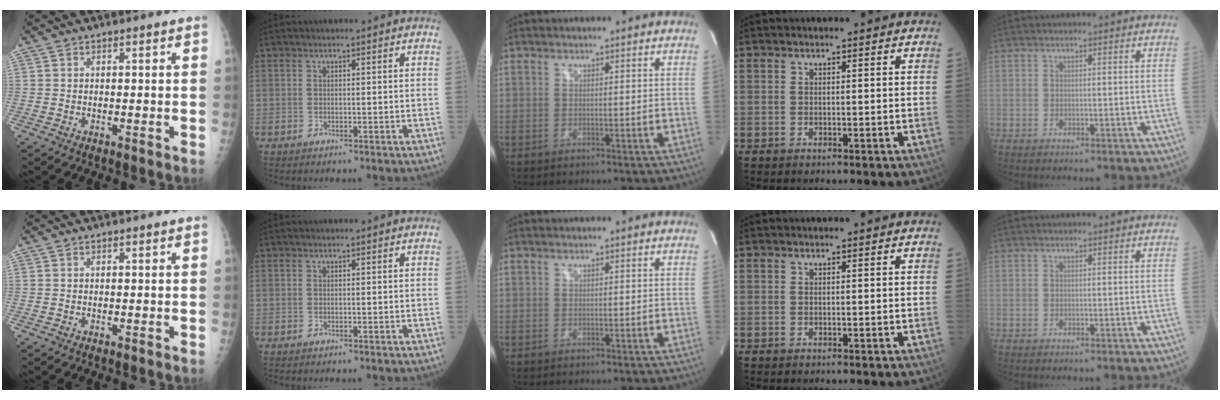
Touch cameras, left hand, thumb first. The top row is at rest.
{}